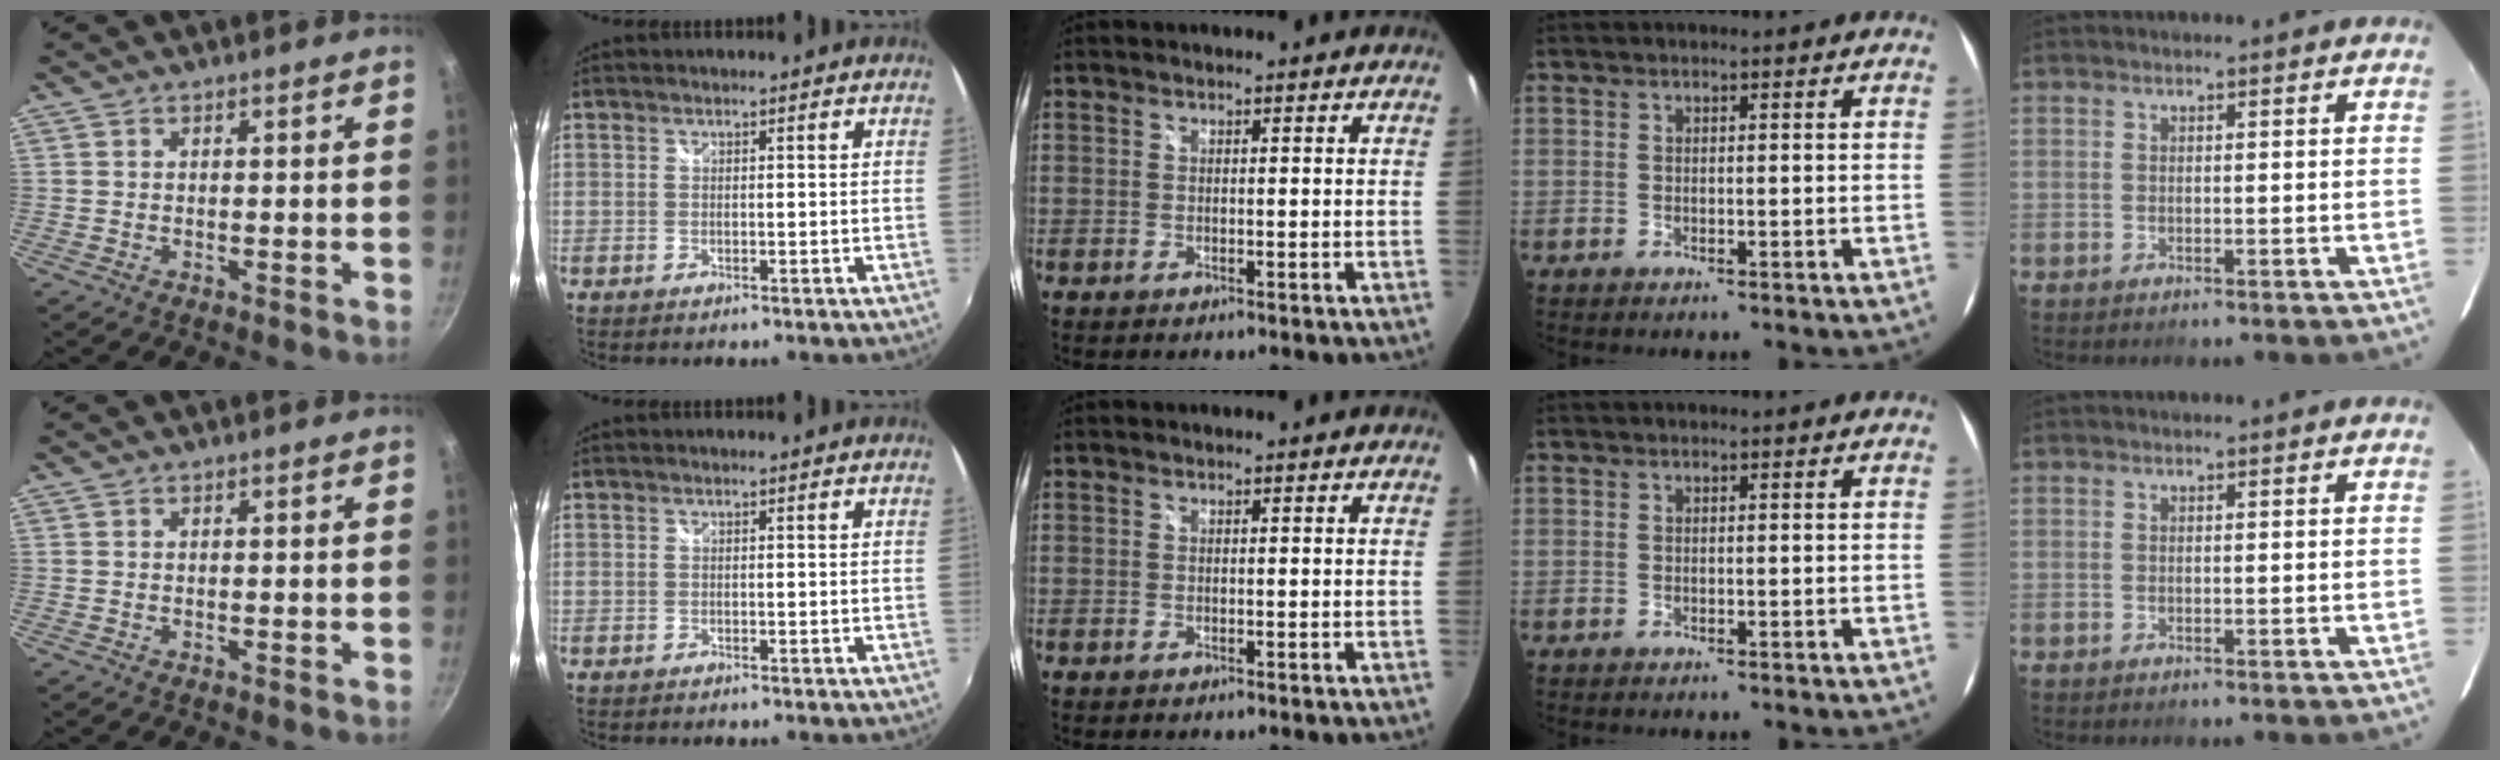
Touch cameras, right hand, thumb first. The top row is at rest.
{}